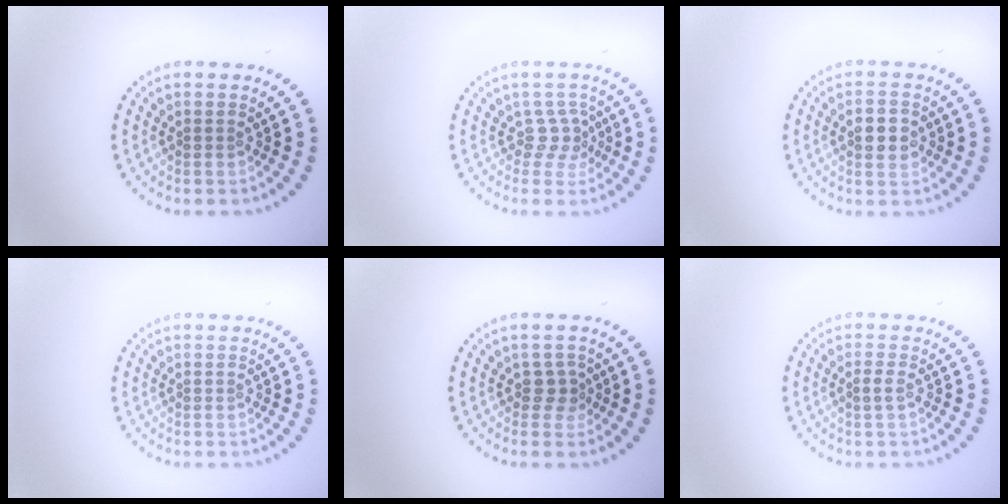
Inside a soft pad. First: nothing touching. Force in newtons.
{"total": 2.1, "press": 1.4, "slide": 1.5}
{"total": 2.8, "press": 2.8, "slide": 0.0}
{"total": 0.0}
{"total": 1.6, "press": 1.2, "slide": 1.0}
{"total": 0.8, "press": 0.8, "slide": 0.2}